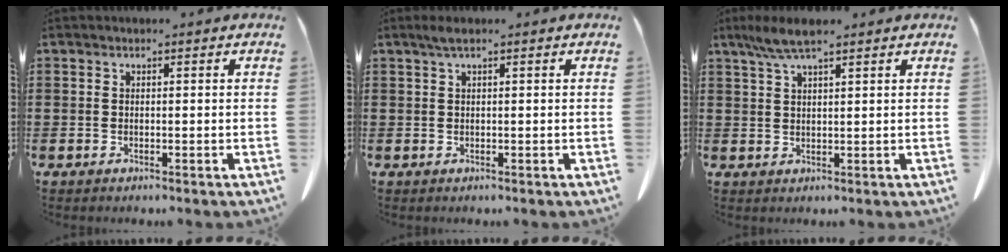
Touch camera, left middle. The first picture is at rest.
{"total": 1.2, "force": [0.5, 0.1, 1.1], "torque": [-0.023, 0.001, 0.010]}
{"total": 4.8, "force": [3.1, 0.7, 3.5], "torque": [-0.074, 0.003, 0.056]}